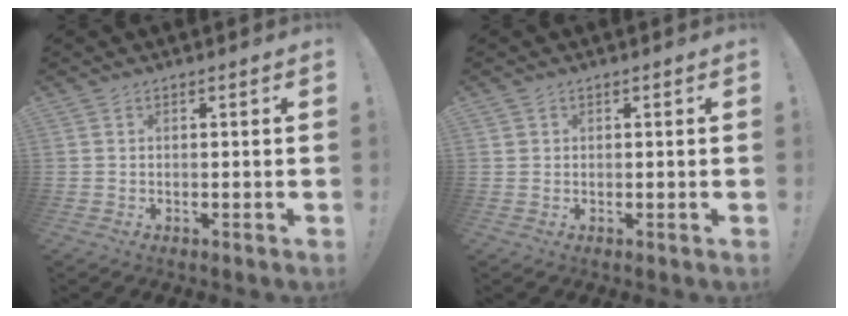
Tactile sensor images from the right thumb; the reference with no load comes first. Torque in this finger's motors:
{"motor_torque": [0.01, -0.17, -0.20, 0.08, 0.00]}